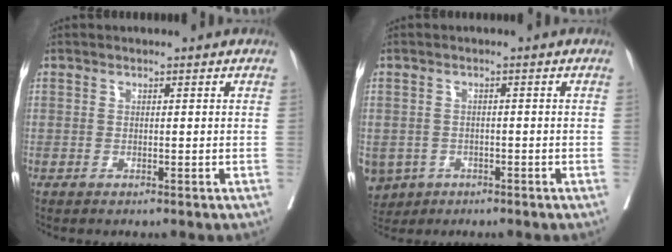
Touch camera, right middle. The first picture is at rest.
{"total": 8.3, "force": [-4.1, 6.8, 2.5], "torque": [-0.074, -0.001, -0.059]}